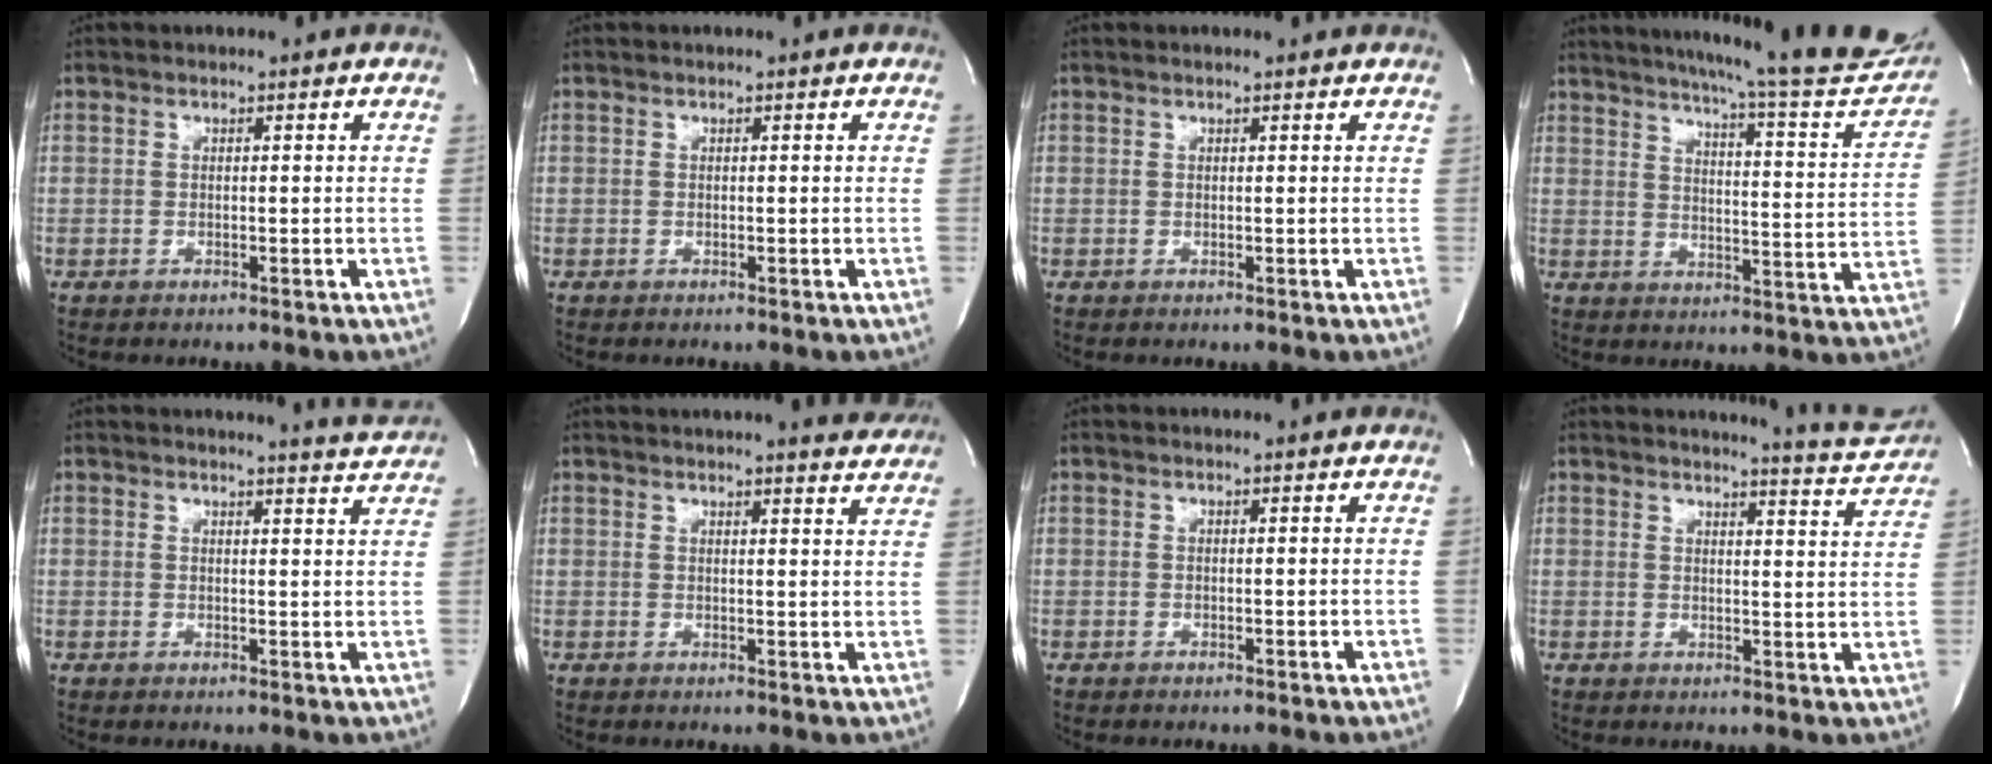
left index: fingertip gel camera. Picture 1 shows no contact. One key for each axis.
{"total": 0.0}
{"total": 1.2, "fx": 1.2, "fy": 0.0, "fz": 0.3, "tx": -0.012, "ty": 0.006, "tz": 0.014}
{"total": 24.9, "fx": 22.5, "fy": 1.6, "fz": 10.7, "tx": -0.160, "ty": -0.074, "tz": 0.271}
{"total": 4.8, "fx": 4.7, "fy": -0.9, "fz": 0.2, "tx": -0.013, "ty": -0.022, "tz": 0.045}
{"total": 10.9, "fx": 10.2, "fy": 0.6, "fz": 3.7, "tx": -0.048, "ty": -0.001, "tz": 0.109}
{"total": 0.5, "fx": 0.5, "fy": 0.0, "fz": 0.1, "tx": -0.005, "ty": -0.001, "tz": 0.004}
{"total": 7.5, "fx": 7.4, "fy": -0.6, "fz": 0.8, "tx": -0.020, "ty": -0.040, "tz": 0.080}